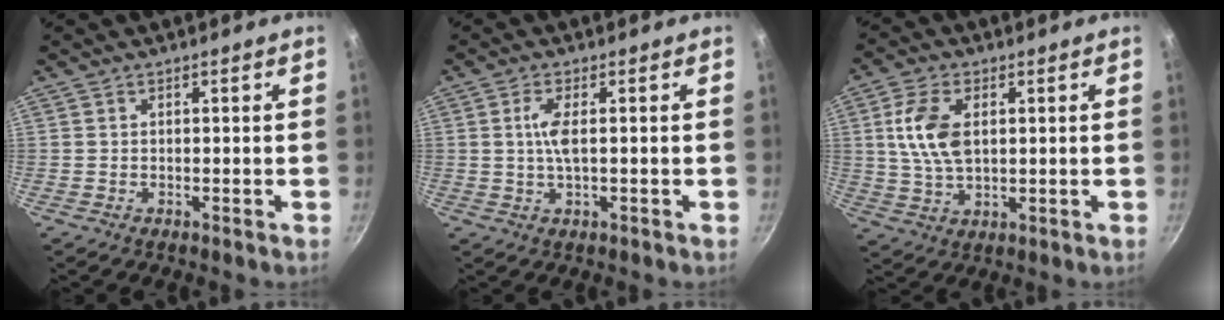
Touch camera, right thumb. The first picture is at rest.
{"total": 4.1, "force": [0.2, 1.1, 3.9], "torque": [-0.088, 0.002, 0.004]}
{"total": 9.6, "force": [2.0, 5.5, 7.6], "torque": [-0.142, -0.004, 0.039]}